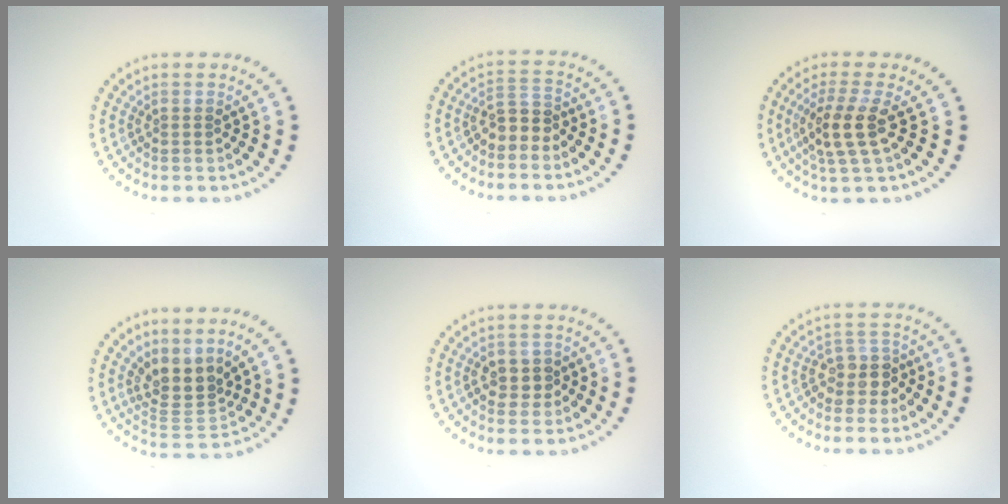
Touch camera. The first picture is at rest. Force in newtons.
{"total": 2.4, "press": 2.1, "slide": 1.1}
{"total": 3.6, "press": 3.0, "slide": 1.9}
{"total": 3.4, "press": 2.6, "slide": 2.1}
{"total": 1.7, "press": 1.7, "slide": 0.3}
{"total": 2.5, "press": 2.2, "slide": 1.2}